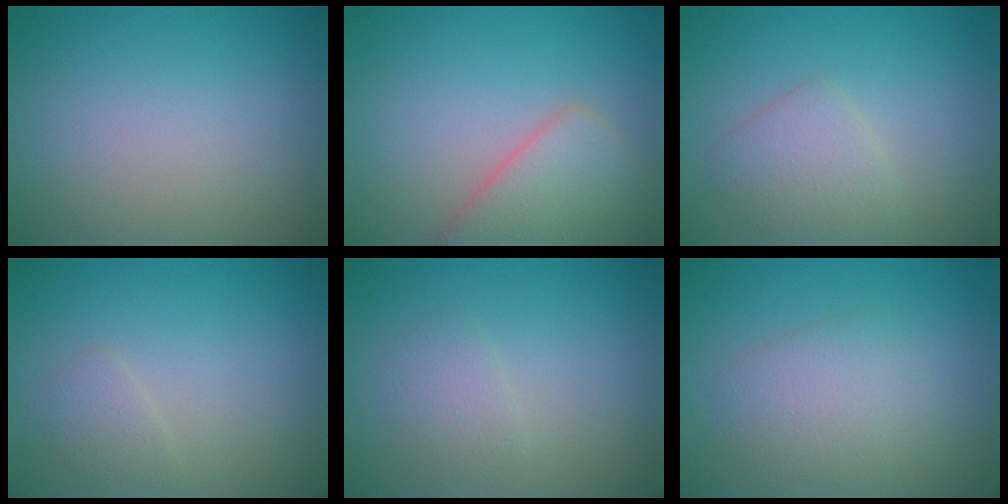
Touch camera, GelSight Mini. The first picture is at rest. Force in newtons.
{"total": 4.4, "press": 4.4, "slide": 0.2}
{"total": 2.6, "press": 2.6, "slide": 0.0}
{"total": 1.2, "press": 1.2, "slide": 0.1}
{"total": 1.5, "press": 1.5, "slide": 0.0}
{"total": 3.1, "press": 3.1, "slide": 0.0}